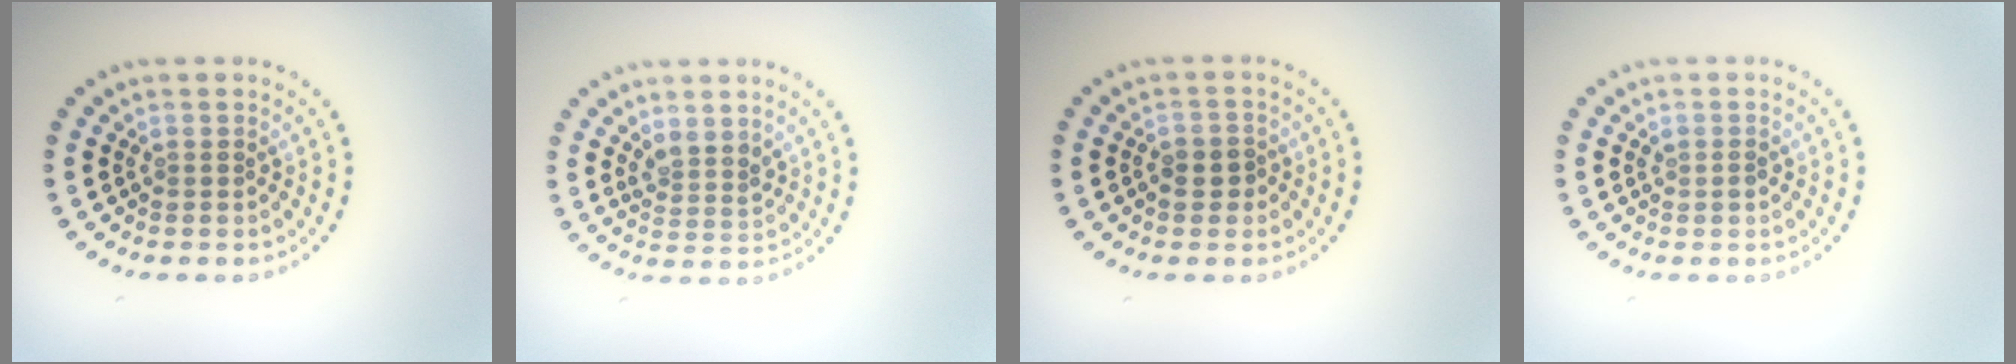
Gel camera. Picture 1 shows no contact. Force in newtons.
{"total": 2.0, "press": 1.6, "slide": 1.1}
{"total": 1.9, "press": 1.8, "slide": 0.6}
{"total": 0.6, "press": 0.6, "slide": 0.1}